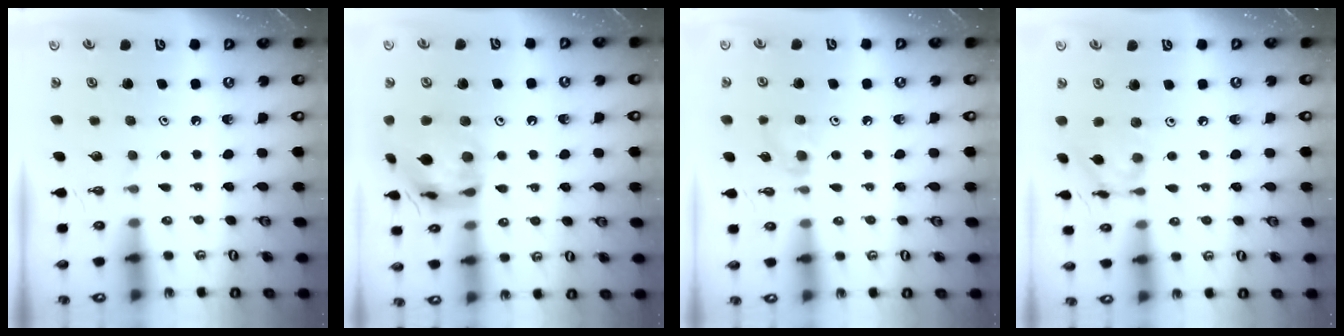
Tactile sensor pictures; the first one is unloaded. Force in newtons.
{"total": 16.0, "press": 15.9, "slide": 1.9}
{"total": 5.6, "press": 5.5, "slide": 1.0}
{"total": 10.1, "press": 10.1, "slide": 0.9}